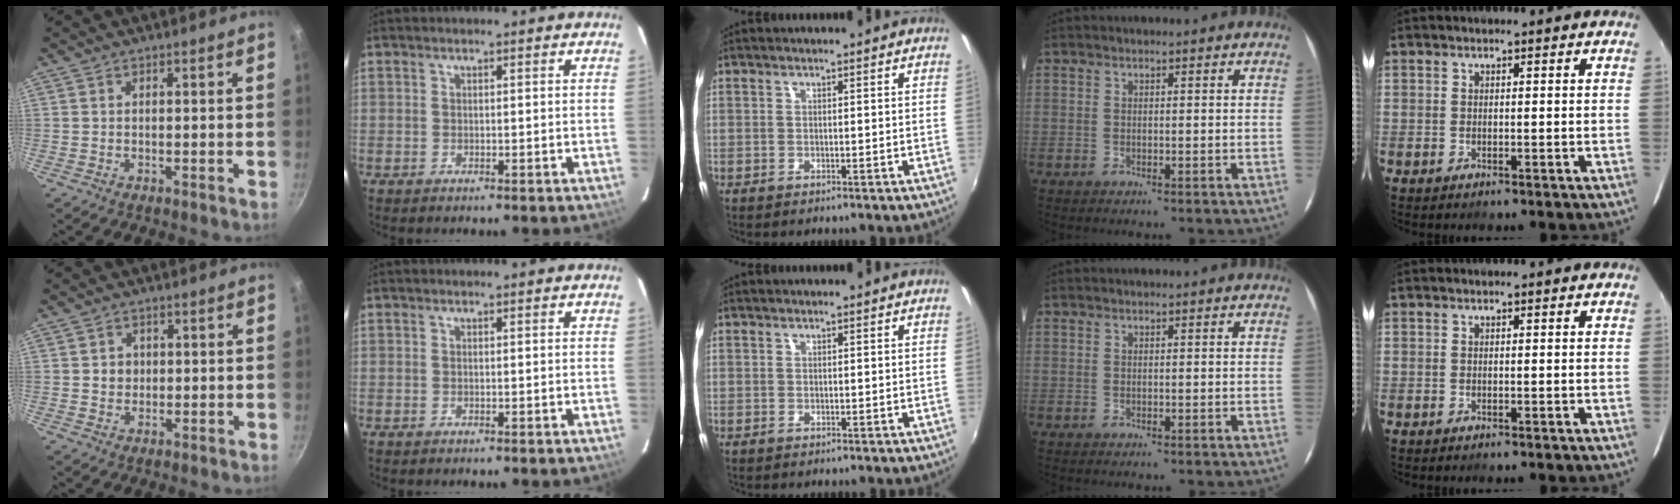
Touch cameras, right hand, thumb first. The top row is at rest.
{"thumb": {"total": 2.7, "force": [0.2, 2.5, 1.0], "torque": [-0.002, 0.002, 0.002]}}